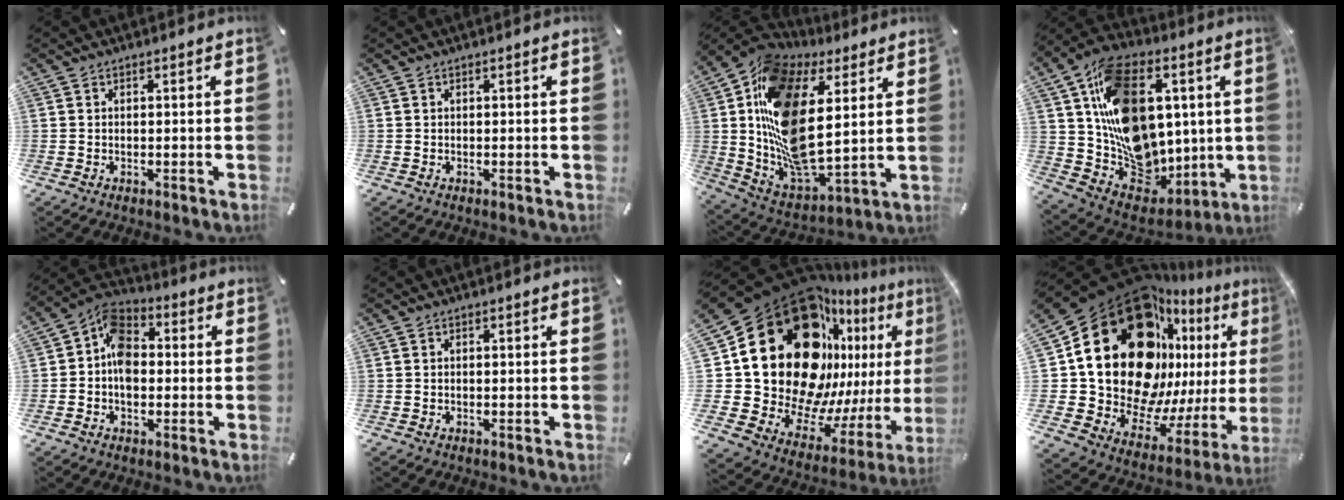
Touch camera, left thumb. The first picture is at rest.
{"total": 0.0}
{"total": 21.2, "force": [7.1, 13.0, 15.1], "torque": [-0.341, -0.060, 0.123]}
{"total": 22.9, "force": [5.3, 16.8, 14.6], "torque": [-0.246, -0.025, 0.106]}
{"total": 9.0, "force": [-1.1, 7.0, 5.6], "torque": [-0.094, 0.015, -0.020]}
{"total": 0.0}
{"total": 33.0, "force": [11.1, 21.7, 22.2], "torque": [-0.387, -0.142, 0.239]}
{"total": 30.4, "force": [8.8, 21.0, 20.1], "torque": [-0.332, -0.110, 0.194]}